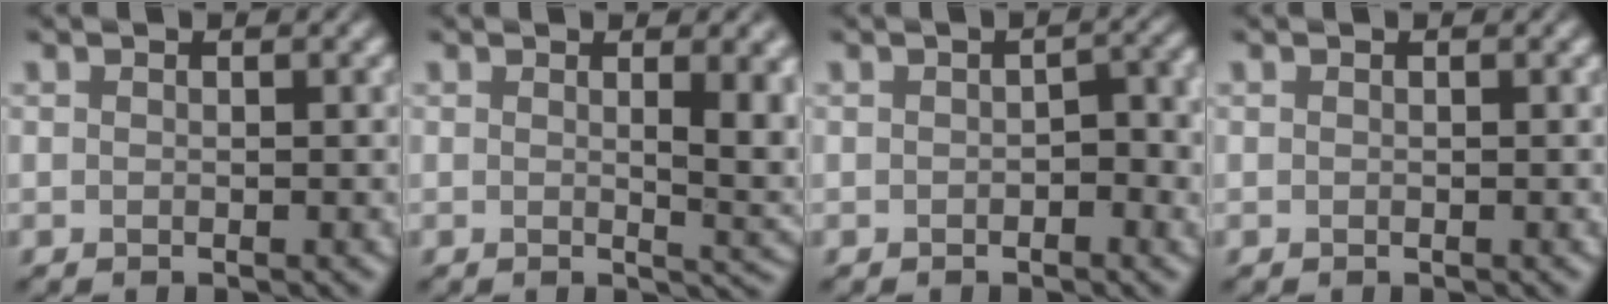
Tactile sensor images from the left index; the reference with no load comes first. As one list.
[{"total": 5.2, "force": [0.9, 1.7, 4.9], "torque": [-0.048, -0.004, 0.017]}, {"total": 2.8, "force": [-0.5, 1.4, 2.4], "torque": [-0.030, 0.000, -0.008]}, {"total": 0.0}]